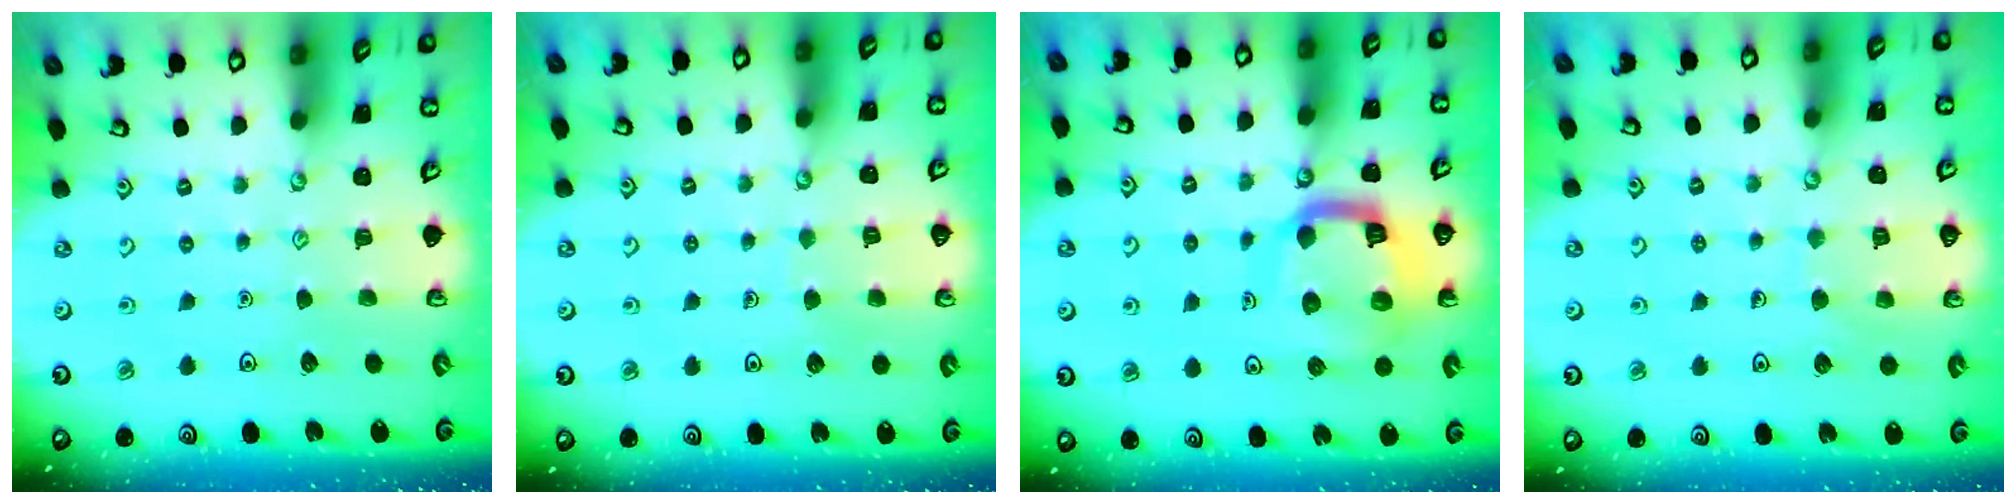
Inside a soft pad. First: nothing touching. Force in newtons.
{"total": 2.9, "press": 2.9, "slide": 0.2}
{"total": 13.2, "press": 13.1, "slide": 1.5}
{"total": 5.8, "press": 5.8, "slide": 0.3}